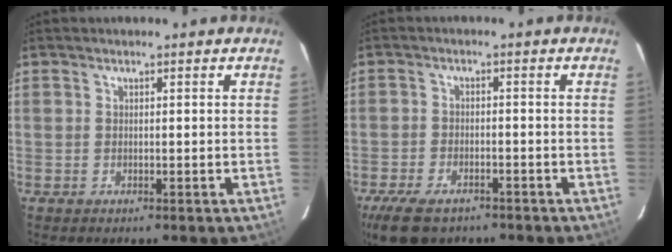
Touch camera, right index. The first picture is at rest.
{"total": 9.3, "force": [-6.7, 4.3, 4.8], "torque": [-0.124, -0.015, -0.119]}